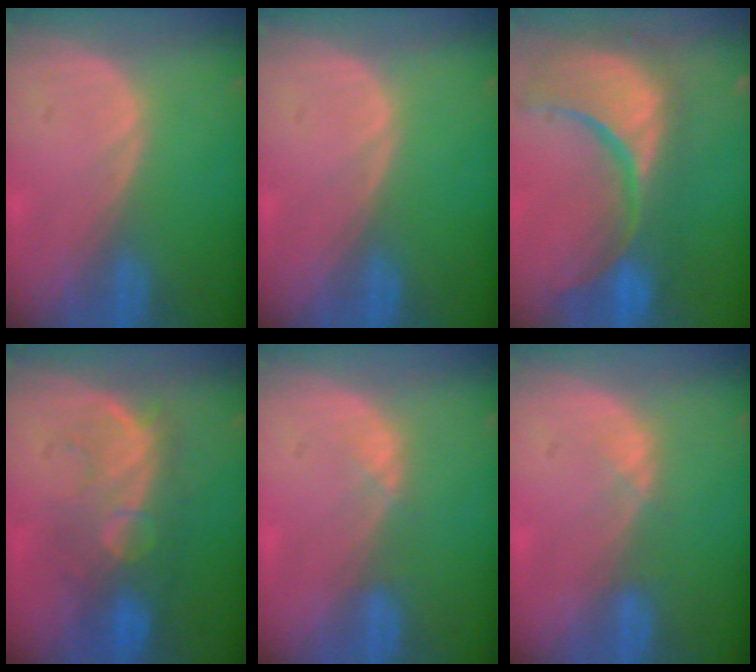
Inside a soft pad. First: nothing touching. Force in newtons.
{"total": 0.0}
{"total": 15.4, "press": 12.1, "slide": 9.5}
{"total": 8.6, "press": 8.3, "slide": 2.3}
{"total": 1.4, "press": 1.2, "slide": 0.7}
{"total": 1.4, "press": 1.2, "slide": 0.7}